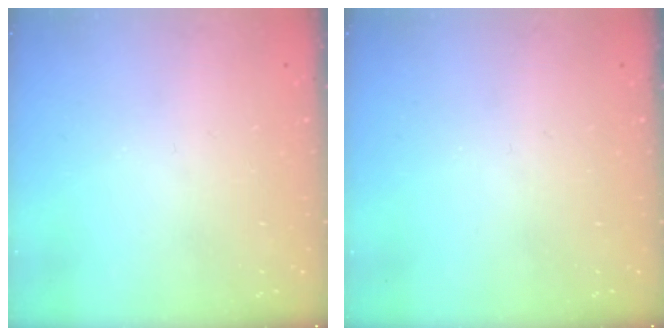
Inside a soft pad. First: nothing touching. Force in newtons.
{"total": 0.0}